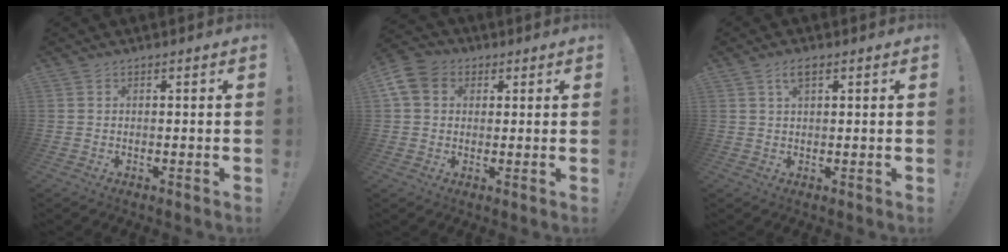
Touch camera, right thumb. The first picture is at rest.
{"total": 9.0, "force": [2.5, 7.2, 4.7], "torque": [-0.103, 0.004, 0.055]}
{"total": 3.3, "force": [1.5, 1.2, 2.7], "torque": [-0.049, 0.001, 0.024]}